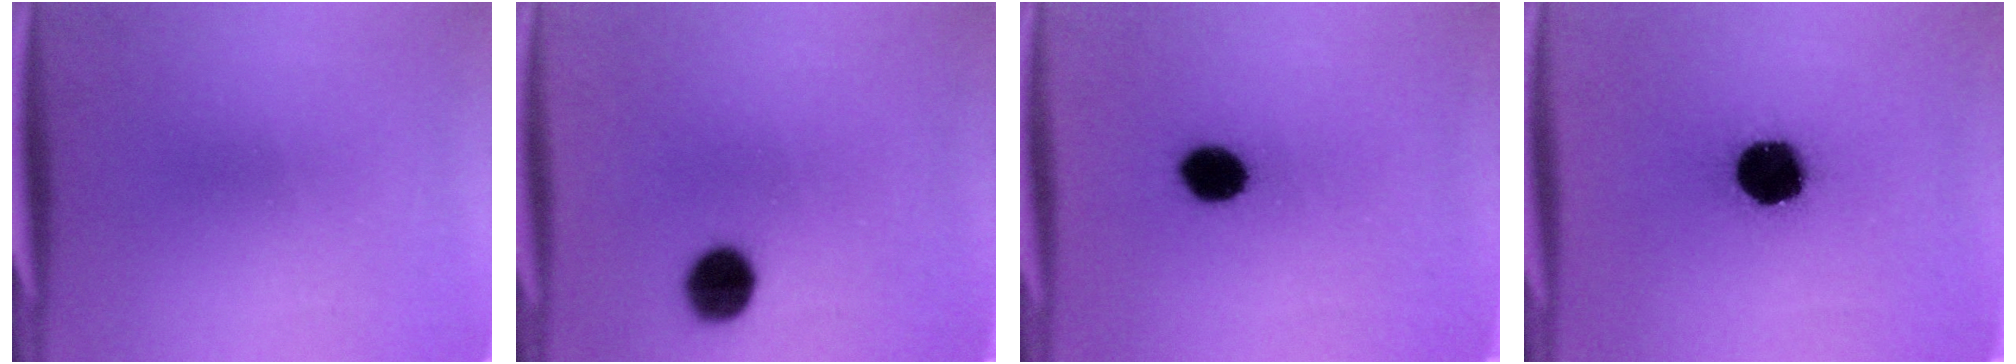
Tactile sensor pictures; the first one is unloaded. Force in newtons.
{"total": 8.1}
{"total": 8.1}
{"total": 16.7}